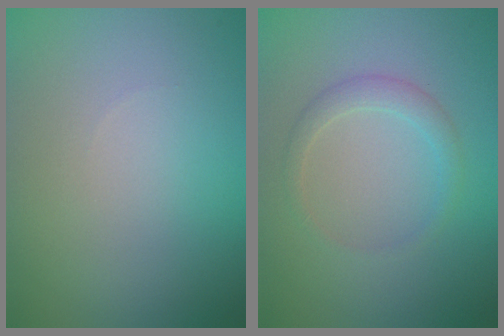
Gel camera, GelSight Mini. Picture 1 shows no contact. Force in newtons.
{"total": 1.6, "press": 1.6, "slide": 0.1}